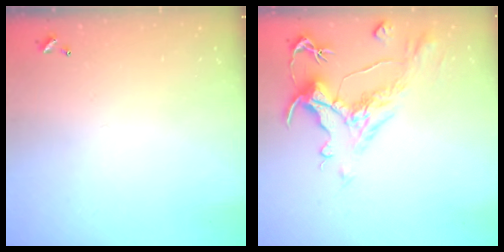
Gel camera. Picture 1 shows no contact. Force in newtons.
{"total": 2.6, "press": 2.1, "slide": 1.6}